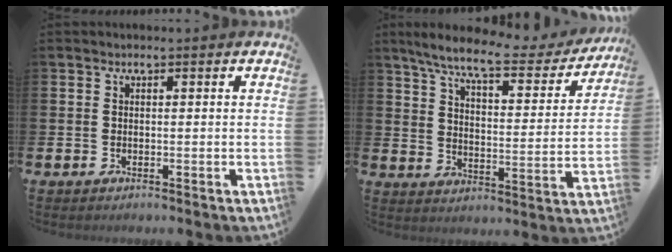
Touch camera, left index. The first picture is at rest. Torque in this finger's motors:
{"motor_torque": [1.06, -1.08, 0.76, 0.21]}